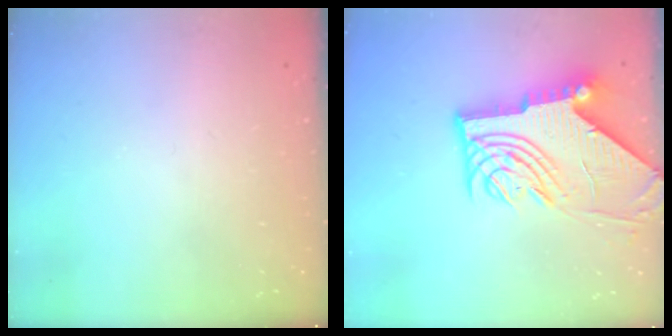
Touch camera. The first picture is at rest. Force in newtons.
{"total": 17.8, "press": 17.7, "slide": 1.9}